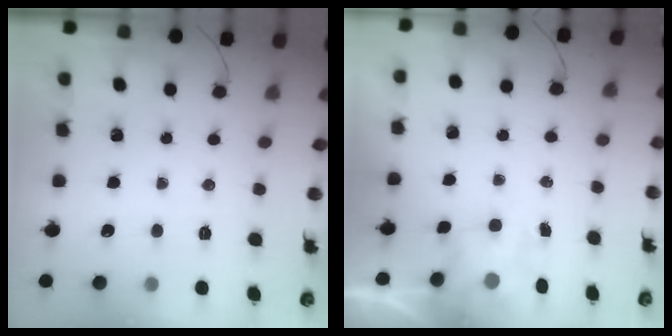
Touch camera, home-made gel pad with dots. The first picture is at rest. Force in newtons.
{"total": 2.0, "press": 1.9, "slide": 0.5}